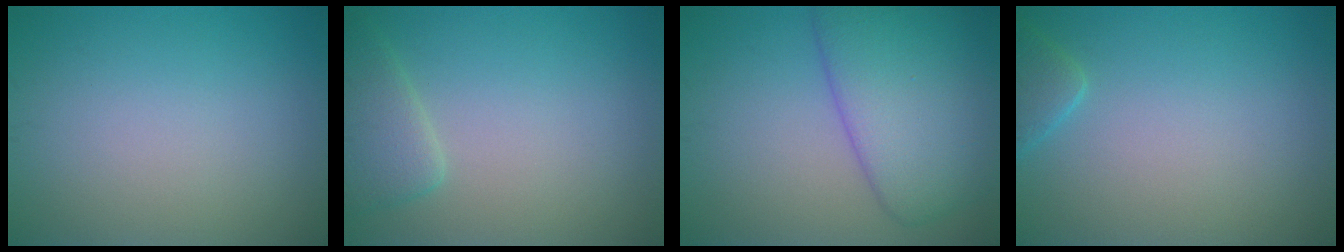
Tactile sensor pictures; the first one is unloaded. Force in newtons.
{"total": 2.9, "press": 2.9, "slide": 0.3}
{"total": 7.8, "press": 7.8, "slide": 0.5}
{"total": 1.9, "press": 1.9, "slide": 0.2}